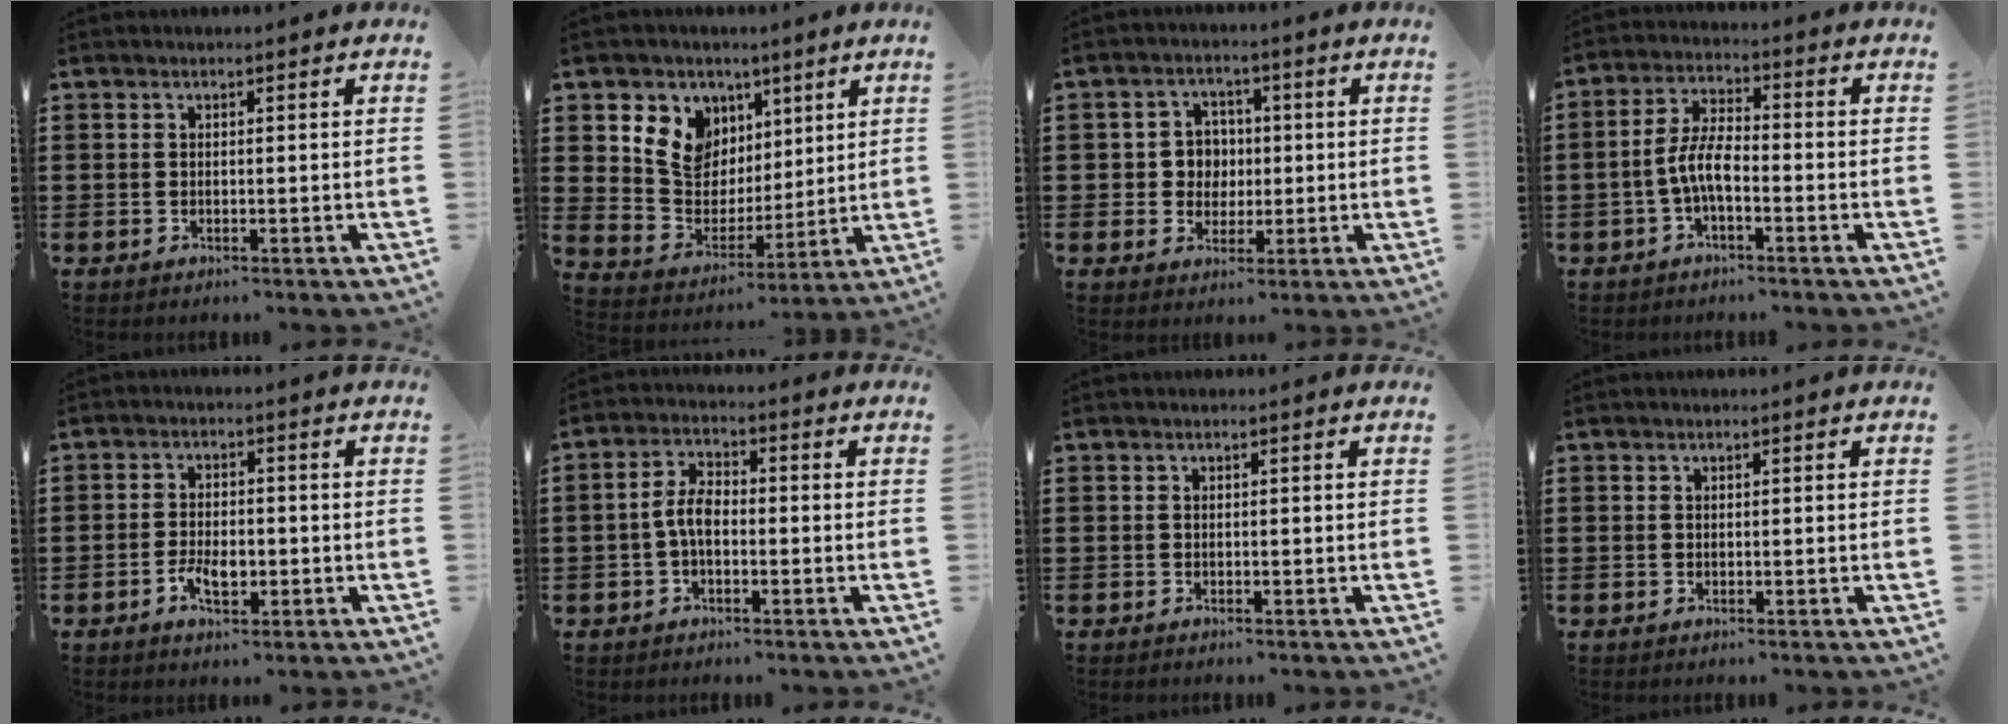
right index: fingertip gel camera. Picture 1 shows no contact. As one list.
[{"total": 8.2, "force": [3.5, 7.2, 1.9], "torque": [-0.077, -0.016, 0.067]}, {"total": 4.6, "force": [0.0, 4.3, 1.5], "torque": [-0.047, 0.014, -0.004]}, {"total": 5.9, "force": [-1.8, 2.1, 5.2], "torque": [-0.125, -0.003, -0.043]}, {"total": 4.2, "force": [-1.5, 2.0, 3.3], "torque": [-0.065, 0.002, -0.026]}, {"total": 4.6, "force": [-1.0, 2.2, 3.9], "torque": [-0.092, 0.000, -0.025]}, {"total": 0.0}, {"total": 0.0}]